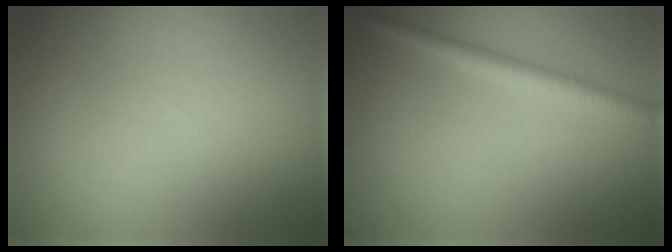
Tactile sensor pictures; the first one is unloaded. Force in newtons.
{"total": 2.3, "press": 2.3, "slide": 0.1}